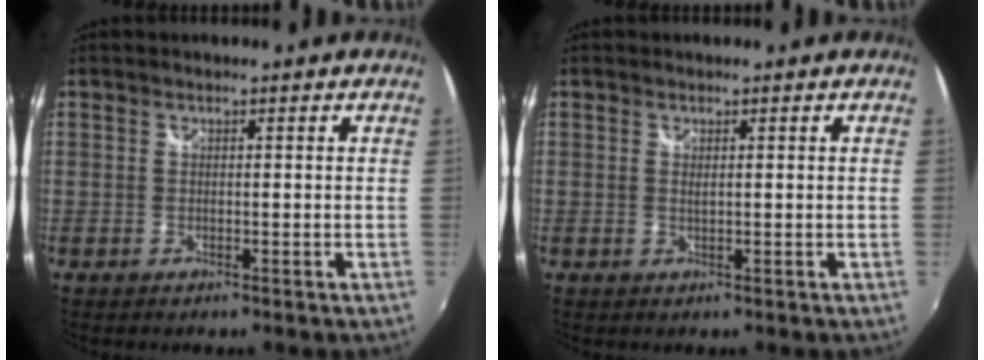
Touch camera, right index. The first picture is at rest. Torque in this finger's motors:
{"motor_torque": [1.07, 1.07, 0.06, 0.01]}